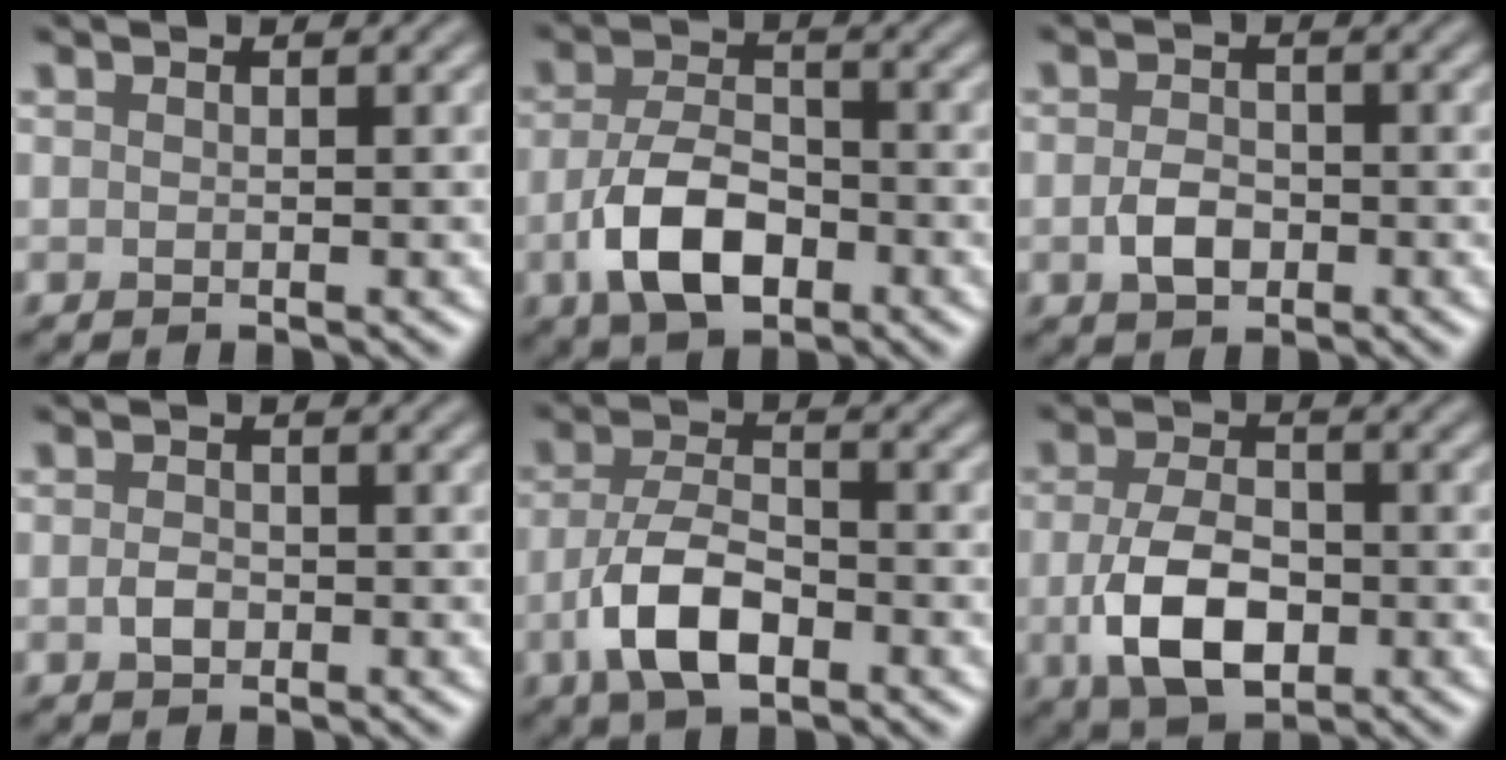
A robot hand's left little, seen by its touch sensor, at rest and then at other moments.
{"total": 6.3, "force": [-2.6, 3.4, 4.6], "torque": [-0.093, -0.006, -0.052]}
{"total": 2.6, "force": [-0.8, 1.8, 1.7], "torque": [-0.034, -0.003, -0.019]}
{"total": 1.4, "force": [-0.5, 1.0, 0.8], "torque": [-0.018, -0.002, -0.012]}
{"total": 5.8, "force": [-2.5, 2.7, 4.4], "torque": [-0.090, -0.004, -0.055]}
{"total": 6.6, "force": [-1.7, 3.9, 5.0], "torque": [-0.112, -0.011, -0.031]}